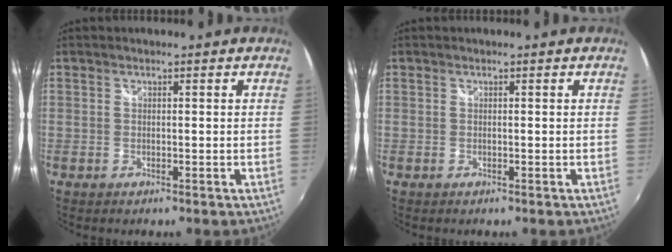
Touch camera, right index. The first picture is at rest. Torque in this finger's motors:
{"motor_torque": [0.04, 0.26, 0.00, 0.00]}